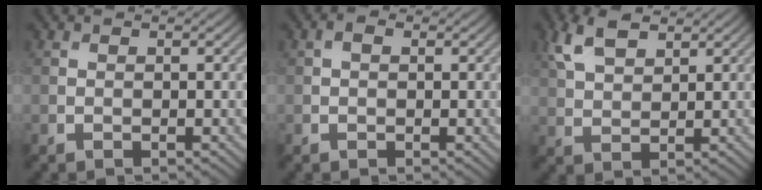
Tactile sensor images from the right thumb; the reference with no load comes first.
{"total": 1.2, "force": [0.3, 0.7, 0.9], "torque": [-0.016, 0.005, 0.001]}
{"total": 5.9, "force": [3.4, 2.8, 3.9], "torque": [-0.097, 0.008, 0.070]}